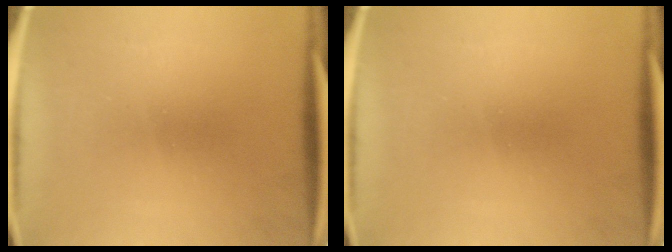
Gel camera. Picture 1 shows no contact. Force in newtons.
{"total": 0.0}